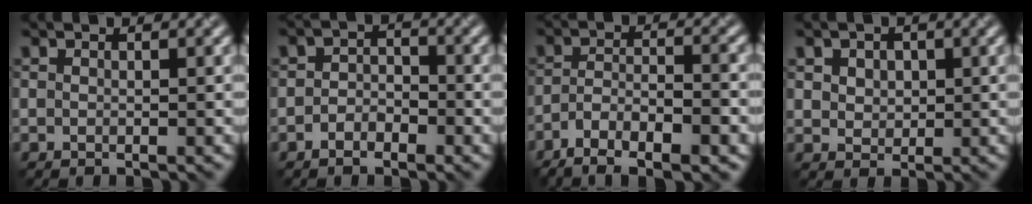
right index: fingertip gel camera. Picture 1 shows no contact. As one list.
[{"total": 1.8, "force": [-0.9, 1.2, 0.9], "torque": [-0.018, 0.013, -0.023]}, {"total": 7.2, "force": [-4.6, 2.3, 5.0], "torque": [-0.090, 0.007, -0.081]}, {"total": 3.2, "force": [1.9, 2.3, 1.1], "torque": [-0.023, 0.019, 0.022]}]